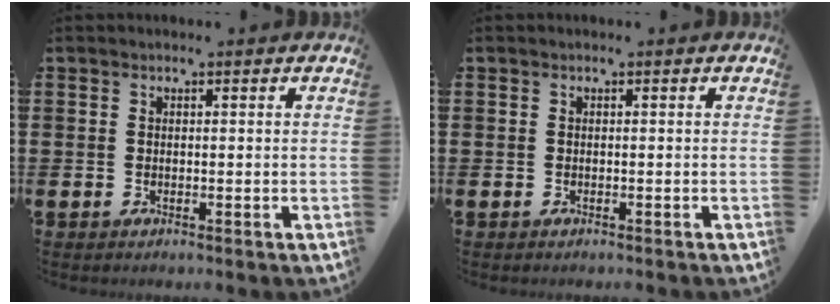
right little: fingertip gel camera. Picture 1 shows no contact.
{"total": 0.0}